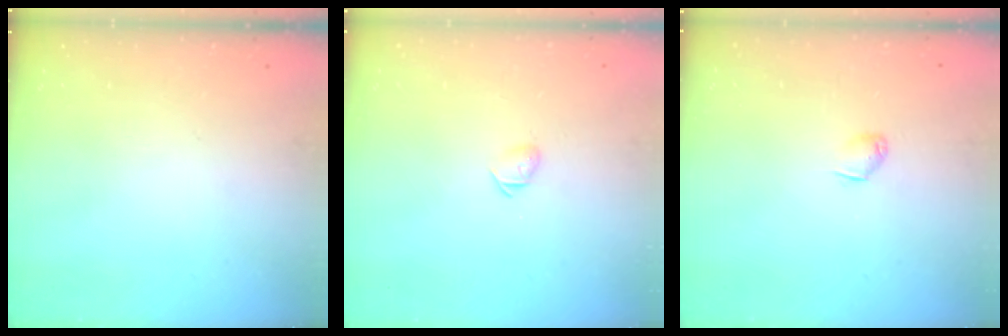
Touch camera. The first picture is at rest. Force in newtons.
{"total": 3.5, "press": 3.3, "slide": 1.0}
{"total": 3.1, "press": 3.0, "slide": 0.7}